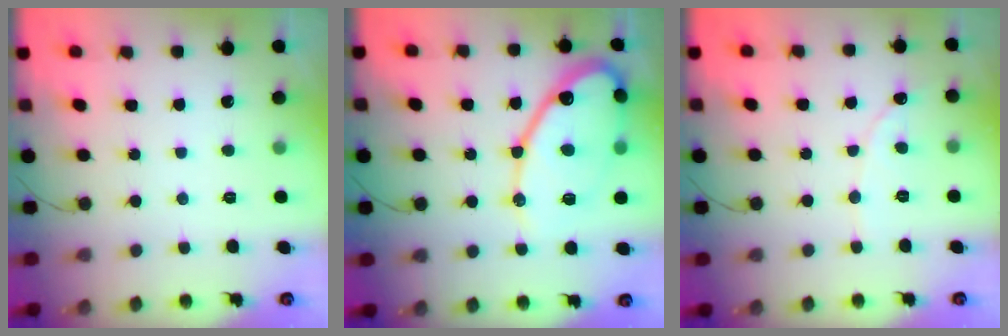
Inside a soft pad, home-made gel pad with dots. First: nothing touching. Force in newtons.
{"total": 17.9, "press": 17.8, "slide": 1.6}
{"total": 2.2, "press": 2.2, "slide": 0.2}